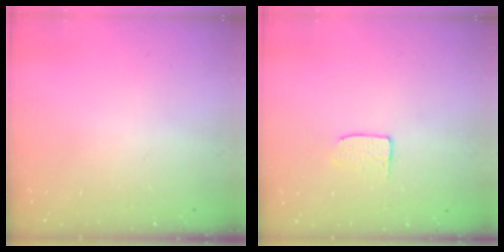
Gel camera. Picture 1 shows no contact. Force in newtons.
{"total": 3.6, "press": 3.5, "slide": 0.2}